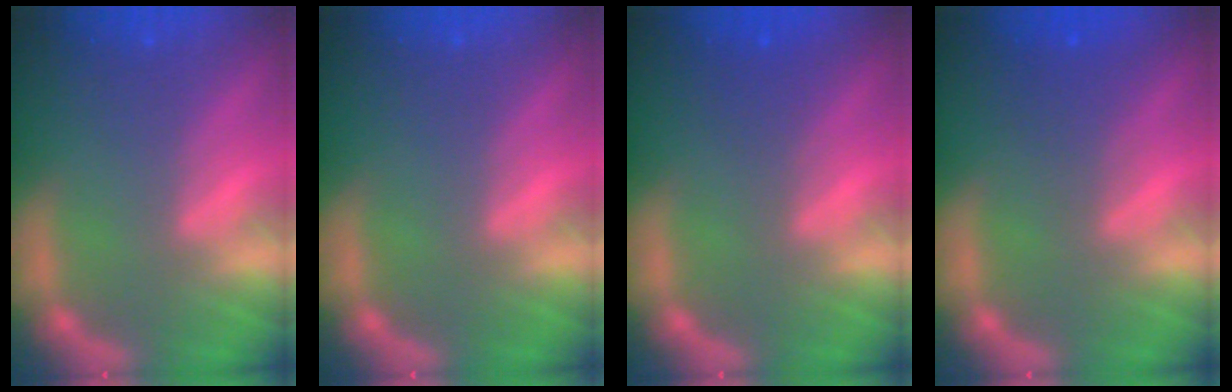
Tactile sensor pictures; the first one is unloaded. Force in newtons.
{"total": 0.0}
{"total": 1.5}
{"total": 1.9}